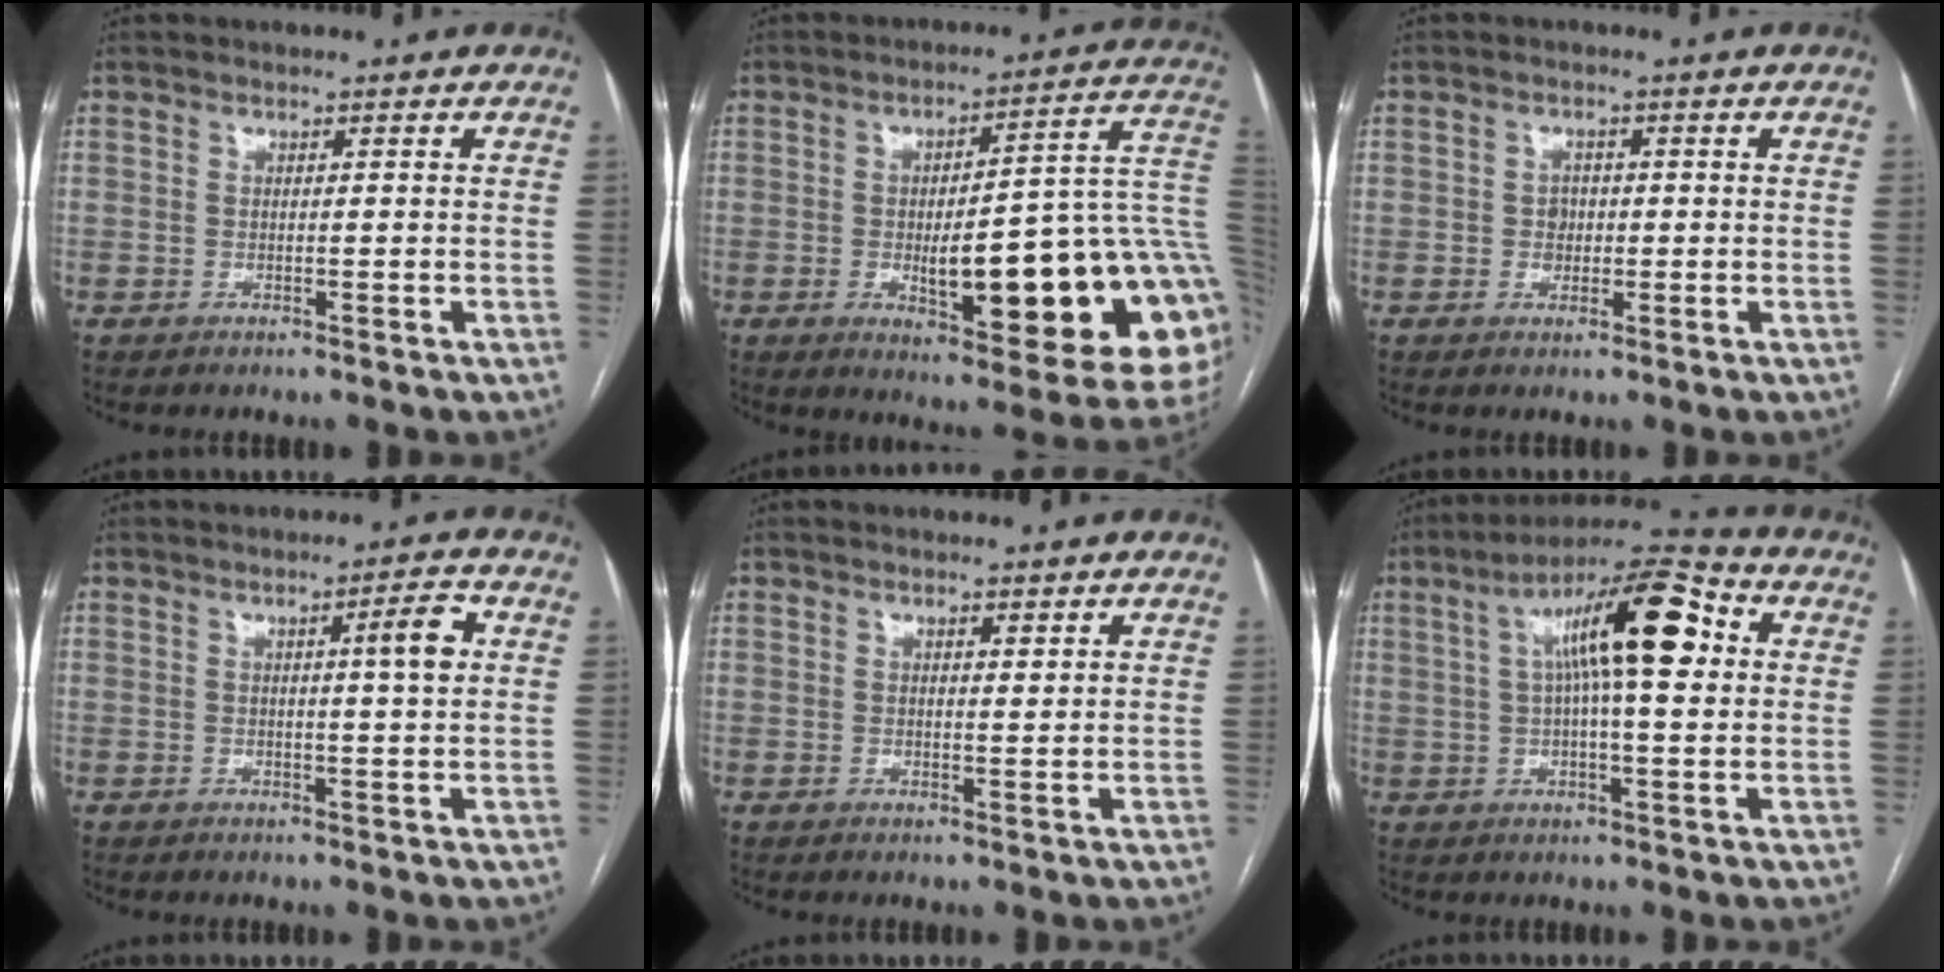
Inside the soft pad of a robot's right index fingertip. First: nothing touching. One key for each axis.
{"total": 25.9, "fx": -3.8, "fy": 5.6, "fz": 25.0, "tx": -0.224, "ty": 0.017, "tz": -0.039}
{"total": 2.1, "fx": -0.1, "fy": 1.8, "fz": 1.1, "tx": -0.011, "ty": 0.004, "tz": 0.000}
{"total": 4.3, "fx": 1.1, "fy": 0.0, "fz": 4.2, "tx": -0.059, "ty": 0.003, "tz": 0.014}
{"total": 1.5, "fx": 1.0, "fy": 0.3, "fz": 1.0, "tx": -0.019, "ty": -0.002, "tz": 0.016}
{"total": 15.1, "fx": 3.6, "fy": 3.1, "fz": 14.4, "tx": -0.239, "ty": 0.039, "tz": 0.052}